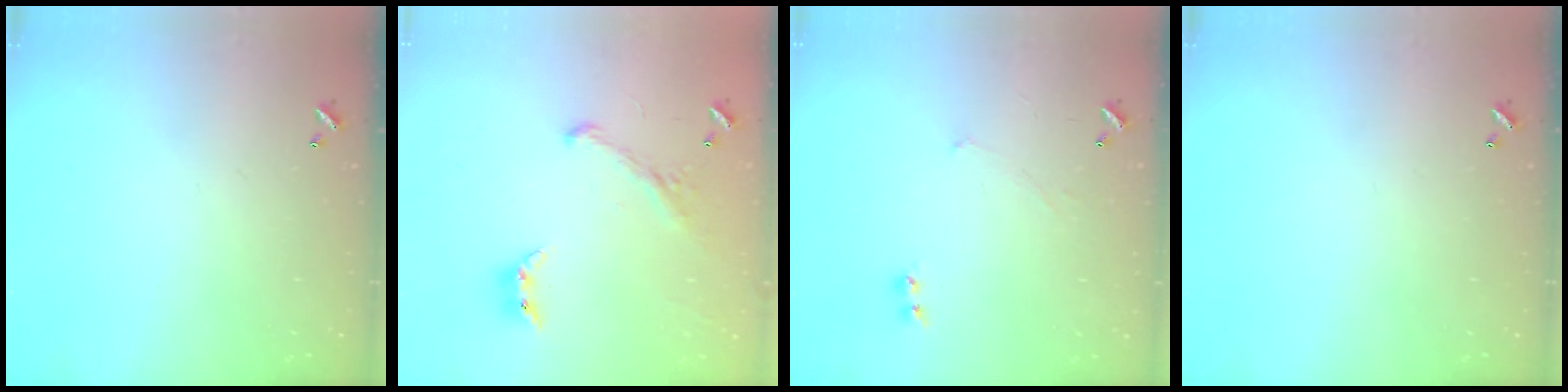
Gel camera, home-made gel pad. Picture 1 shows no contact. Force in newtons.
{"total": 1.6, "press": 1.1, "slide": 1.2}
{"total": 2.4, "press": 2.3, "slide": 0.5}
{"total": 0.0}